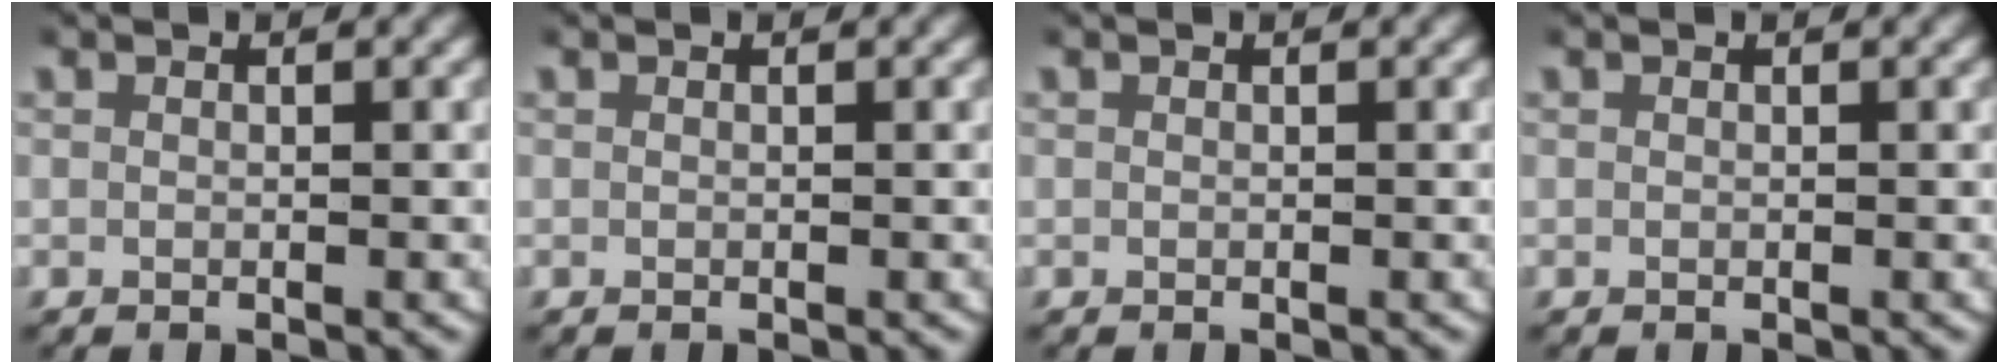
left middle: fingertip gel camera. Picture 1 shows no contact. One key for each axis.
{"total": 0.0}
{"total": 0.0}
{"total": 0.0}